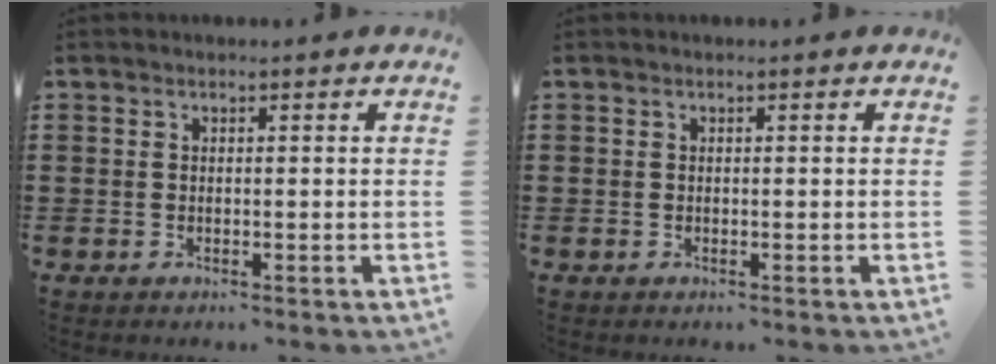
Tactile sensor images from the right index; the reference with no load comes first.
{"total": 0.0}